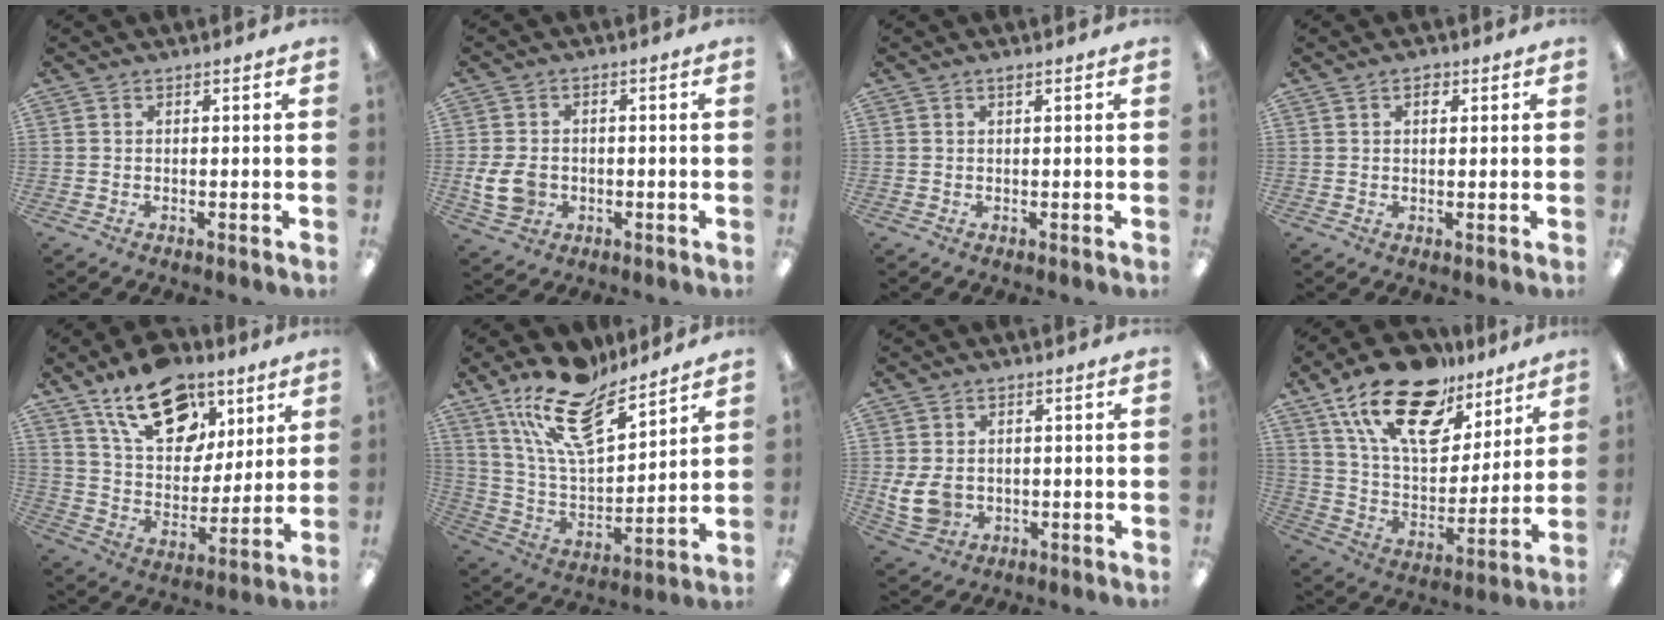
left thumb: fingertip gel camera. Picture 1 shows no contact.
{"total": 7.3, "force": [-1.3, 5.7, 4.3], "torque": [-0.091, 0.007, -0.023]}
{"total": 0.8, "force": [0.5, 0.1, 0.6], "torque": [-0.015, 0.003, 0.009]}
{"total": 2.2, "force": [1.1, 1.2, 1.4], "torque": [-0.014, -0.001, 0.015]}
{"total": 19.5, "force": [12.1, 11.4, 10.2], "torque": [-0.163, -0.054, 0.215]}
{"total": 19.1, "force": [13.6, 7.4, 11.2], "torque": [-0.209, -0.073, 0.243]}
{"total": 7.3, "force": [-0.6, 5.8, 4.4], "torque": [-0.103, 0.003, -0.010]}
{"total": 21.8, "force": [14.0, 10.9, 12.7], "torque": [-0.221, -0.069, 0.250]}